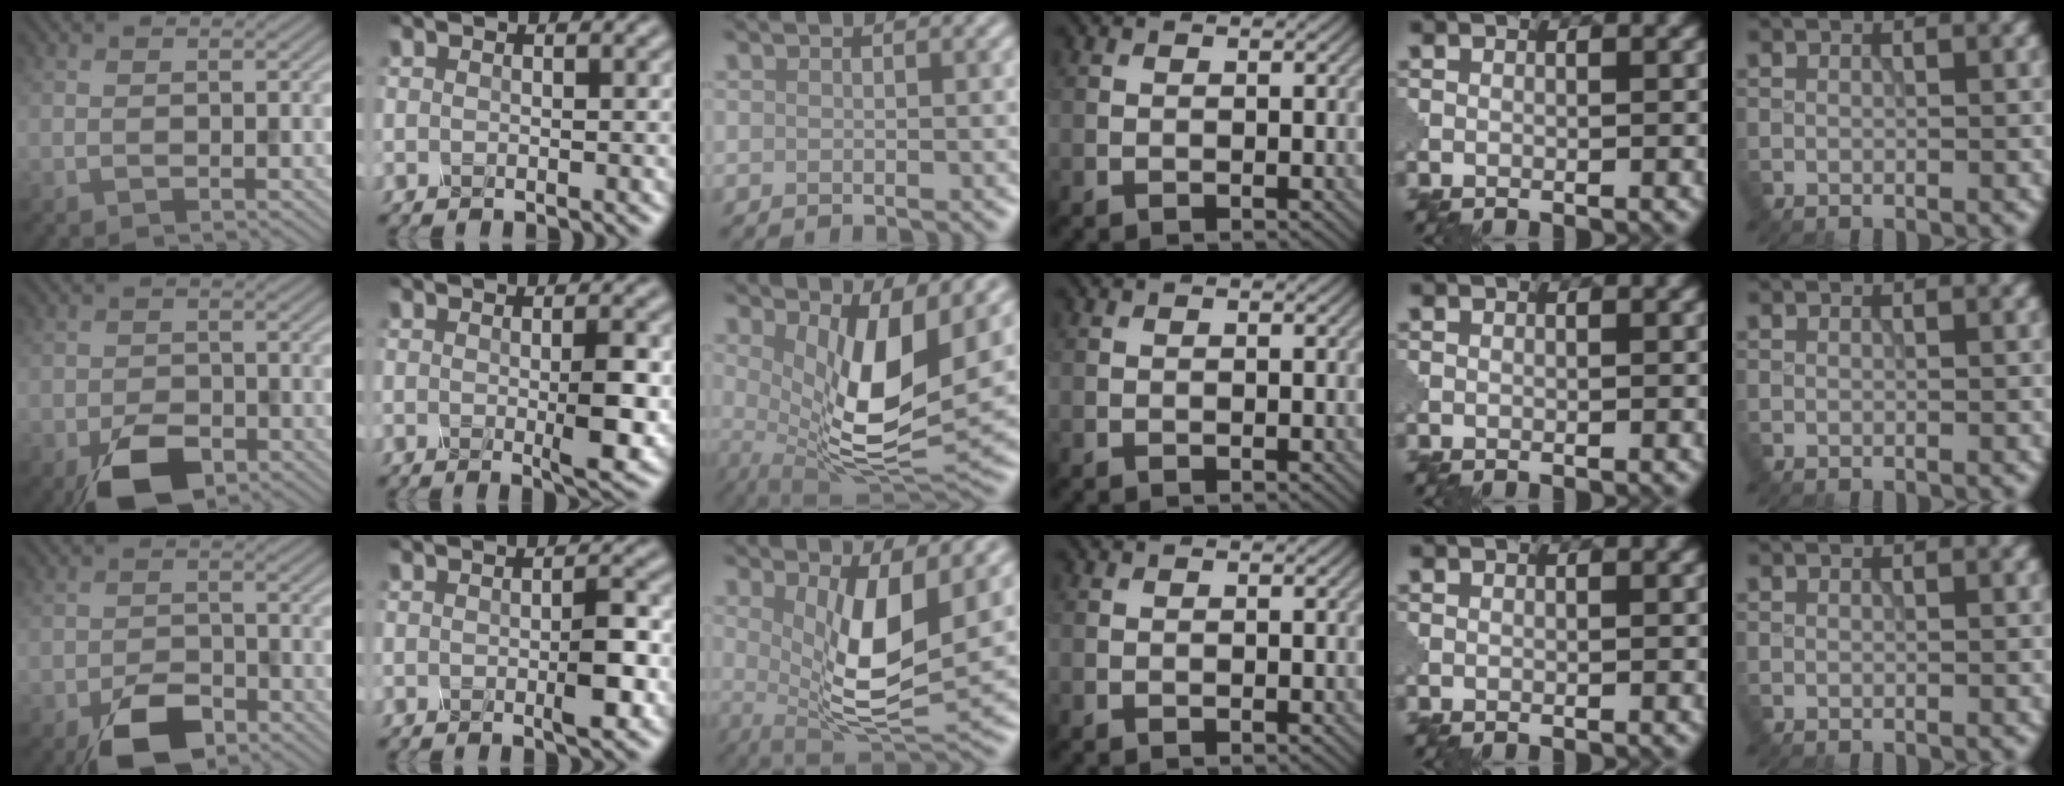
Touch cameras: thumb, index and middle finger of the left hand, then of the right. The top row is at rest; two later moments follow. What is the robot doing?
{"motion": "press", "object": "mechanical pencil"}